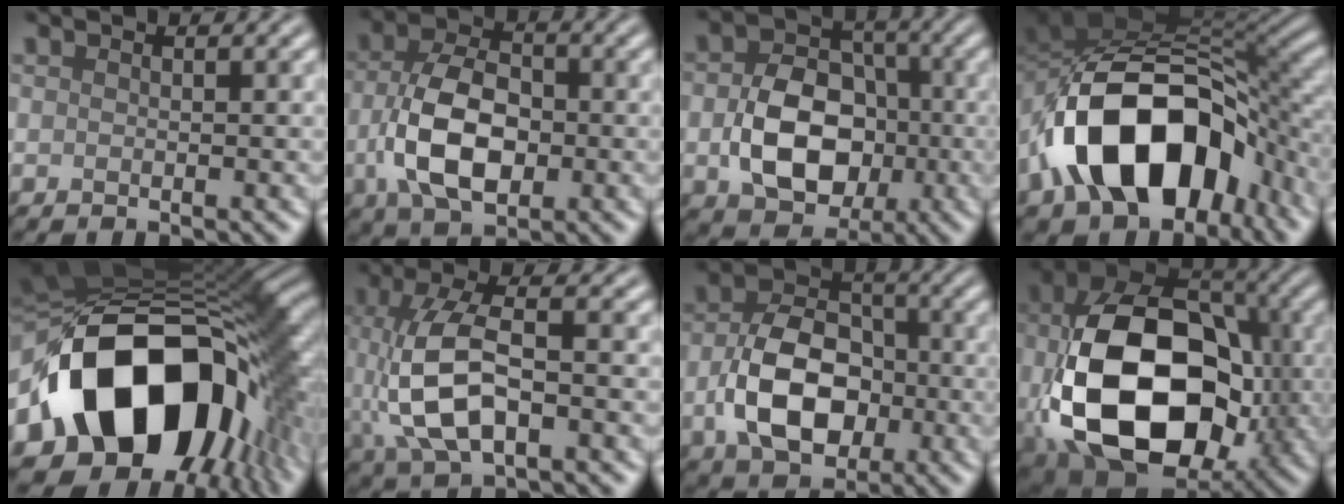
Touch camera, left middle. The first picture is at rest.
{"total": 7.7, "force": [-1.5, 4.5, 6.0], "torque": [-0.125, 0.006, -0.031]}
{"total": 8.1, "force": [-1.4, 5.9, 5.3], "torque": [-0.100, -0.004, -0.018]}
{"total": 15.0, "force": [-5.7, 9.1, 10.5], "torque": [-0.164, -0.001, -0.100]}
{"total": 17.1, "force": [-3.1, 12.1, 11.7], "torque": [-0.204, -0.021, -0.046]}
{"total": 7.6, "force": [-0.8, 3.6, 6.7], "torque": [-0.149, 0.004, -0.015]}
{"total": 8.3, "force": [-1.9, 5.5, 5.9], "torque": [-0.112, 0.006, -0.035]}
{"total": 17.6, "force": [-2.5, 11.9, 12.7], "torque": [-0.259, -0.040, -0.033]}